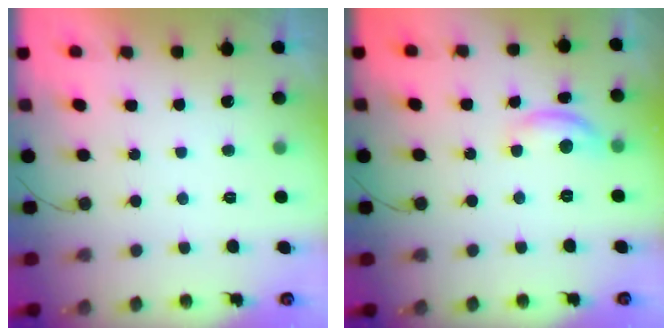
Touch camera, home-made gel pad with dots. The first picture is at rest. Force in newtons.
{"total": 9.3, "press": 9.3, "slide": 0.4}